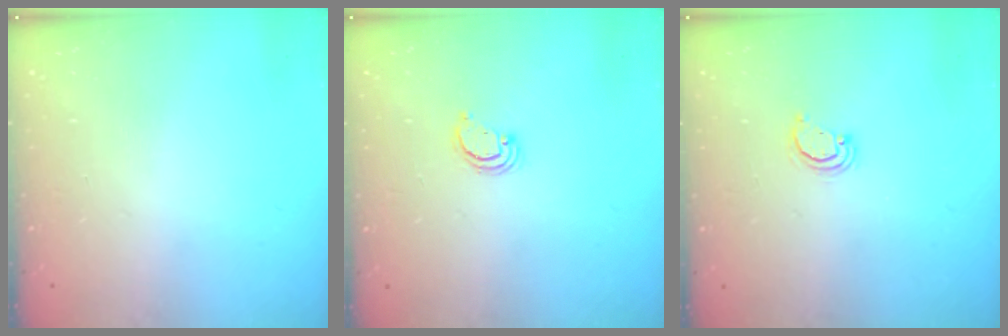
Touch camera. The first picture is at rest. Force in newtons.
{"total": 2.6, "press": 2.6, "slide": 0.2}
{"total": 2.5, "press": 2.5, "slide": 0.3}